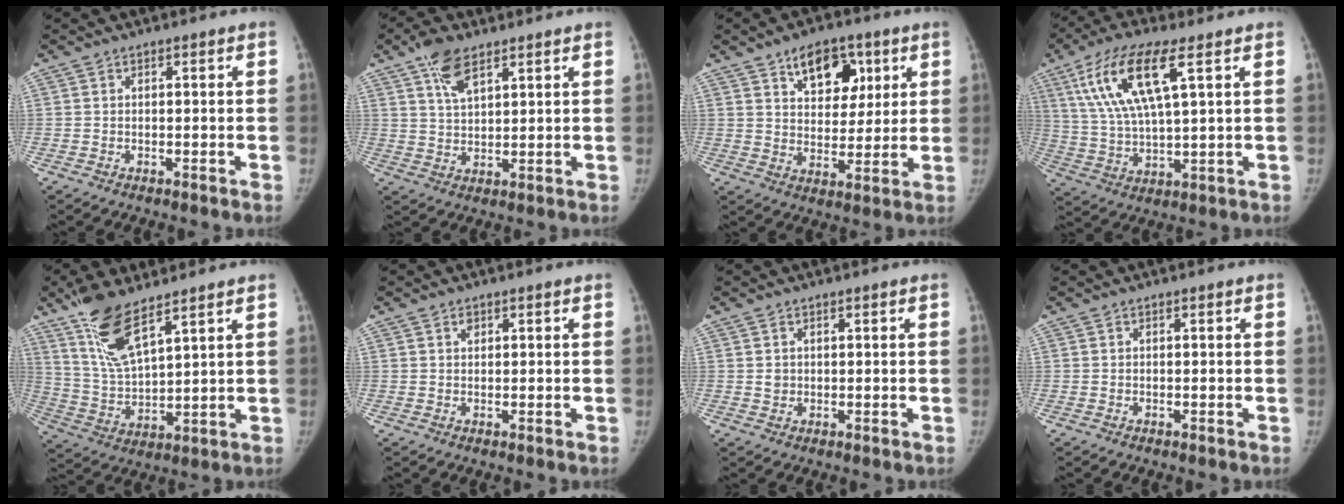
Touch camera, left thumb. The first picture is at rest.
{"total": 7.0, "force": [4.4, 3.1, 4.5], "torque": [-0.074, -0.016, 0.082]}
{"total": 11.0, "force": [5.7, 6.9, 6.4], "torque": [-0.049, -0.031, 0.088]}
{"total": 14.5, "force": [6.1, 4.1, 12.5], "torque": [-0.256, -0.014, 0.119]}
{"total": 12.3, "force": [8.3, 3.3, 8.4], "torque": [-0.158, -0.041, 0.178]}
{"total": 0.8, "force": [0.5, 0.7, 0.3], "torque": [0.009, -0.008, 0.007]}
{"total": 1.1, "force": [0.3, 1.0, 0.2], "torque": [0.009, -0.007, 0.006]}
{"total": 0.0}